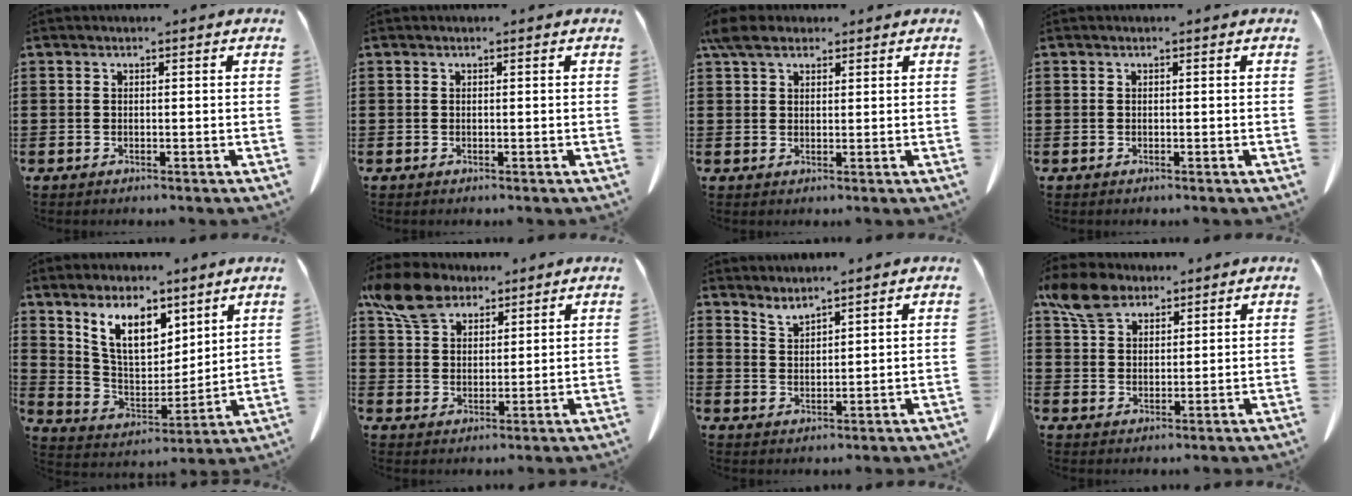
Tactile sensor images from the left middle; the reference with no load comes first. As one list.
[{"total": 0.0}, {"total": 4.2, "force": [3.1, 2.1, 1.9], "torque": [-0.039, 0.003, 0.057]}, {"total": 0.0}, {"total": 8.9, "force": [6.1, 4.7, 4.4], "torque": [-0.109, -0.016, 0.116]}, {"total": 8.8, "force": [6.7, 4.5, 3.6], "torque": [-0.090, -0.006, 0.128]}, {"total": 2.6, "force": [2.6, -0.3, 0.2], "torque": [-0.011, -0.009, 0.049]}, {"total": 7.1, "force": [5.2, 3.9, 2.8], "torque": [-0.069, -0.001, 0.100]}]